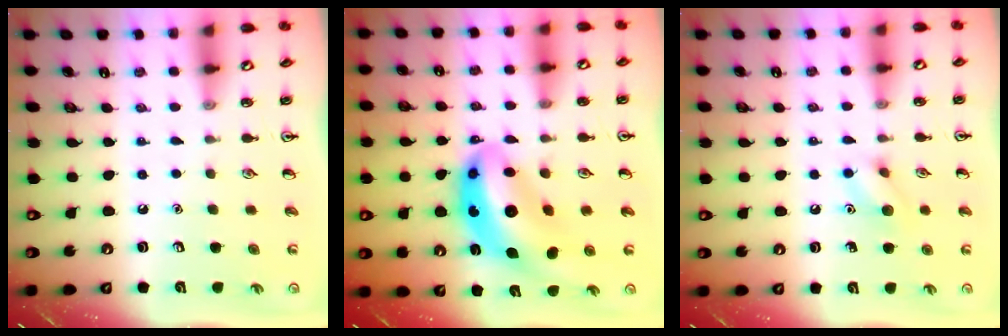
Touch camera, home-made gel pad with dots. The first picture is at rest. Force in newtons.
{"total": 13.6, "press": 12.9, "slide": 4.3}
{"total": 7.7, "press": 7.7, "slide": 0.6}